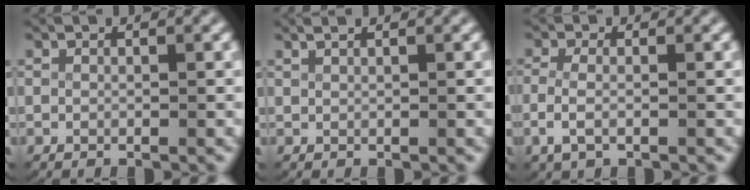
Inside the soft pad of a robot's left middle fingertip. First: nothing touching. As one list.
[{"total": 1.1, "force": [1.0, 0.1, 0.5], "torque": [-0.008, 0.000, 0.020]}, {"total": 2.6, "force": [-0.8, 1.2, 2.1], "torque": [-0.064, -0.013, -0.008]}]